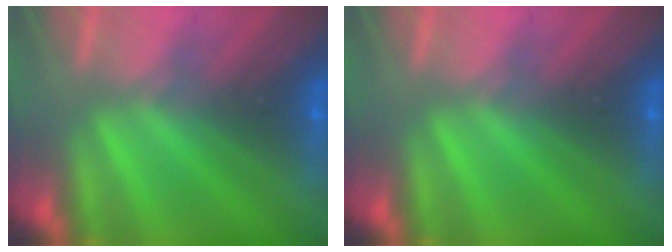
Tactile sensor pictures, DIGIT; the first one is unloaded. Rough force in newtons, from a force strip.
{"total": 0.0}